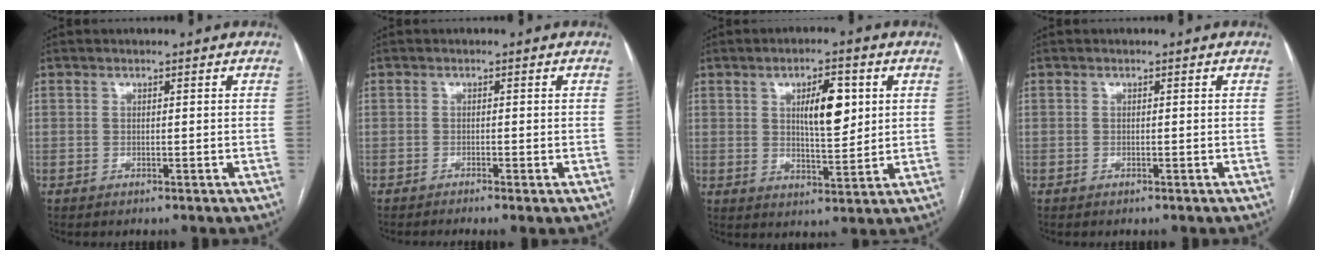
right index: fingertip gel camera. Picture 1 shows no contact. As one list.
[{"total": 1.7, "force": [-1.3, -0.1, 1.2], "torque": [-0.019, -0.001, -0.022]}, {"total": 7.8, "force": [2.3, 2.5, 7.0], "torque": [-0.112, 0.003, 0.041]}, {"total": 0.0}]